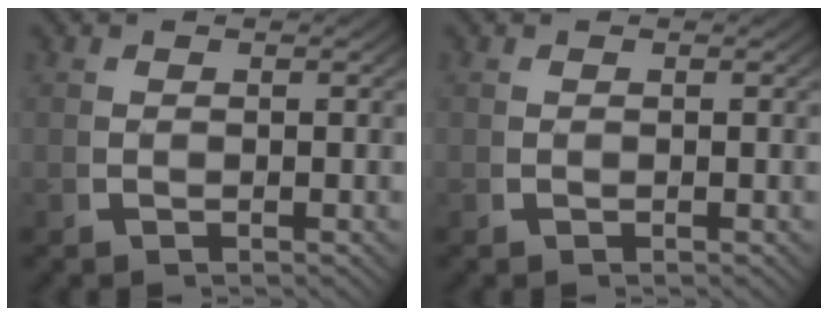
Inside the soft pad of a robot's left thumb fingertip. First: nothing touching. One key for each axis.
{"total": 0.0}